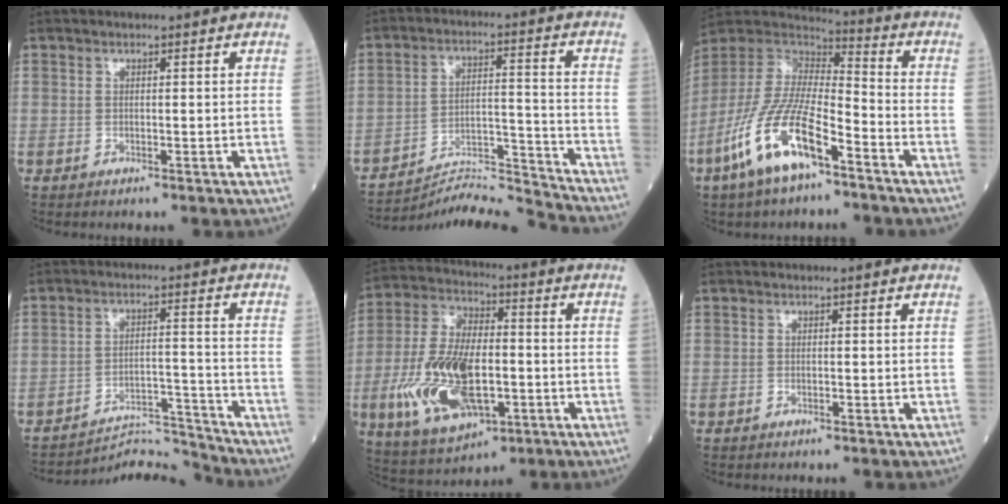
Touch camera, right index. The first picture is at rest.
{"total": 12.6, "force": [-12.3, -2.9, 0.1], "torque": [-0.006, 0.021, -0.209]}
{"total": 15.5, "force": [-8.2, 4.2, 12.5], "torque": [-0.265, -0.013, -0.157]}
{"total": 7.9, "force": [-7.4, -1.8, -2.0], "torque": [0.029, 0.018, -0.123]}
{"total": 17.3, "force": [-4.3, 8.0, 14.7], "torque": [-0.309, 0.000, -0.069]}
{"total": 0.0}